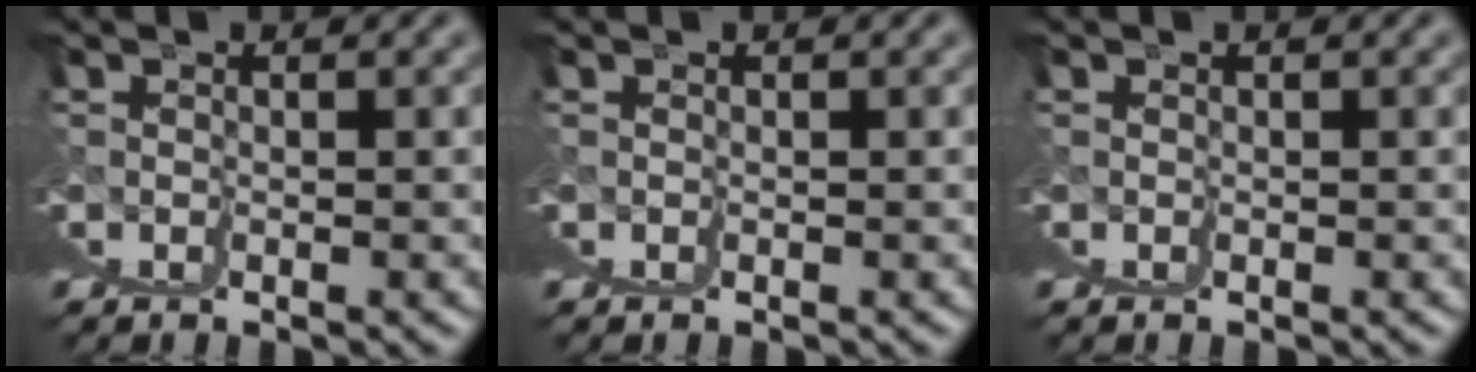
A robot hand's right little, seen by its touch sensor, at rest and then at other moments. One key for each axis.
{"total": 0.0}
{"total": 0.0}